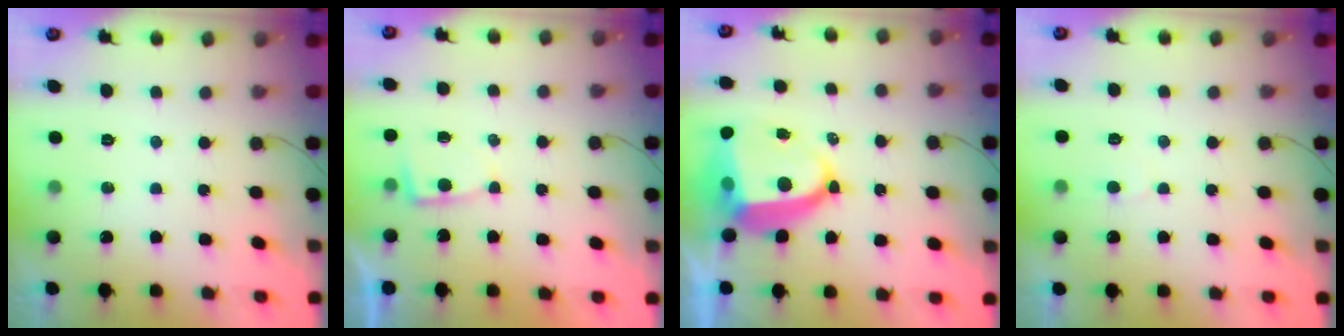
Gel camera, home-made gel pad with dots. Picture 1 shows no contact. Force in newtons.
{"total": 3.4, "press": 3.4, "slide": 0.3}
{"total": 10.7, "press": 10.7, "slide": 1.2}
{"total": 2.5, "press": 2.5, "slide": 0.1}